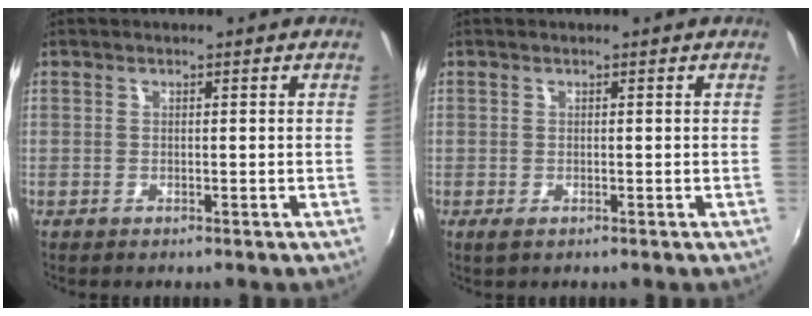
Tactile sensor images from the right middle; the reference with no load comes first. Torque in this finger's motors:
{"motor_torque": [0.52, -0.30, -0.02, 0.02]}